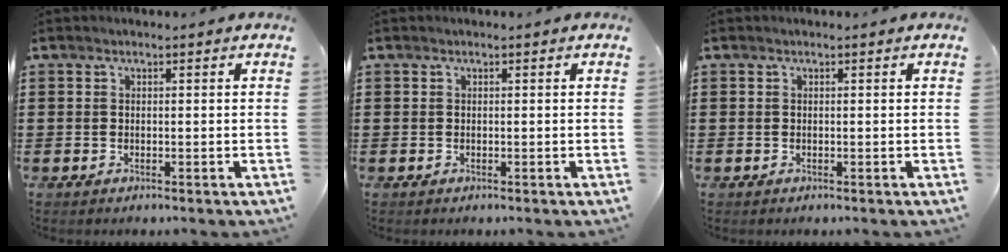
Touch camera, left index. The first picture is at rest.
{"total": 0.0}
{"total": 0.0}